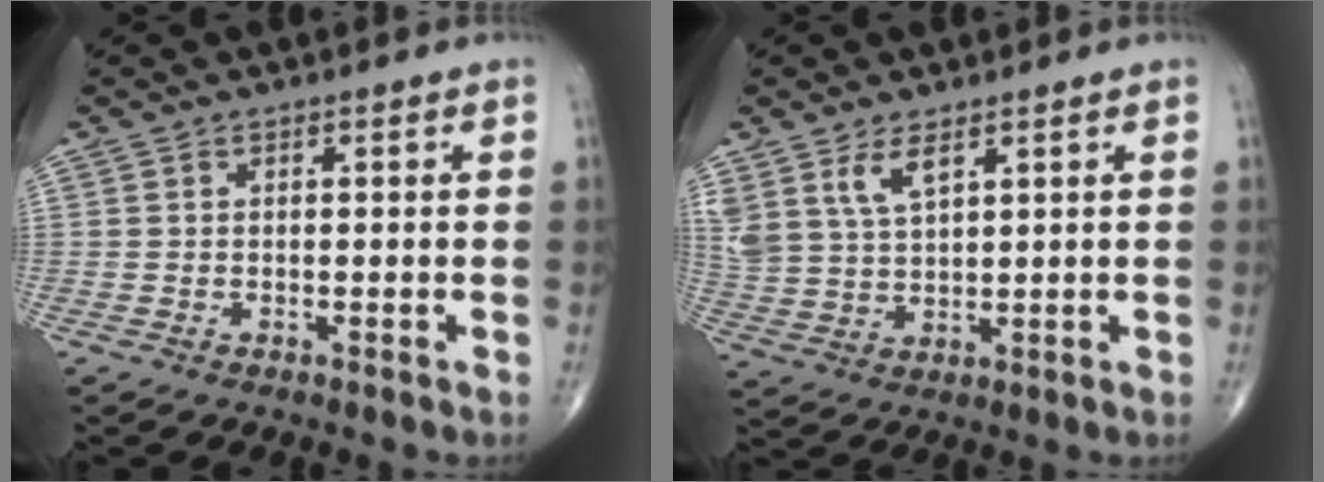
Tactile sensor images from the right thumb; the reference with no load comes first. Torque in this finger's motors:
{"motor_torque": [0.04, 0.13, 0.60, 0.58, 0.06]}